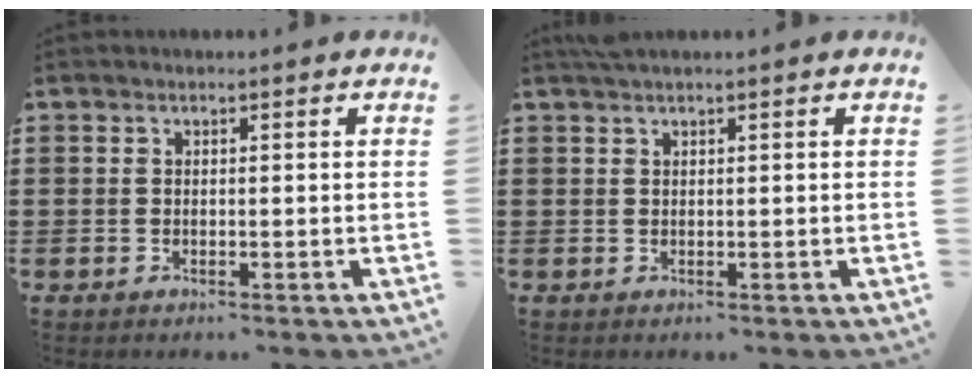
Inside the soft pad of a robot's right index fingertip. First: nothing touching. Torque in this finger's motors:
{"motor_torque": [0.12, 0.18, 0.01, 0.02]}